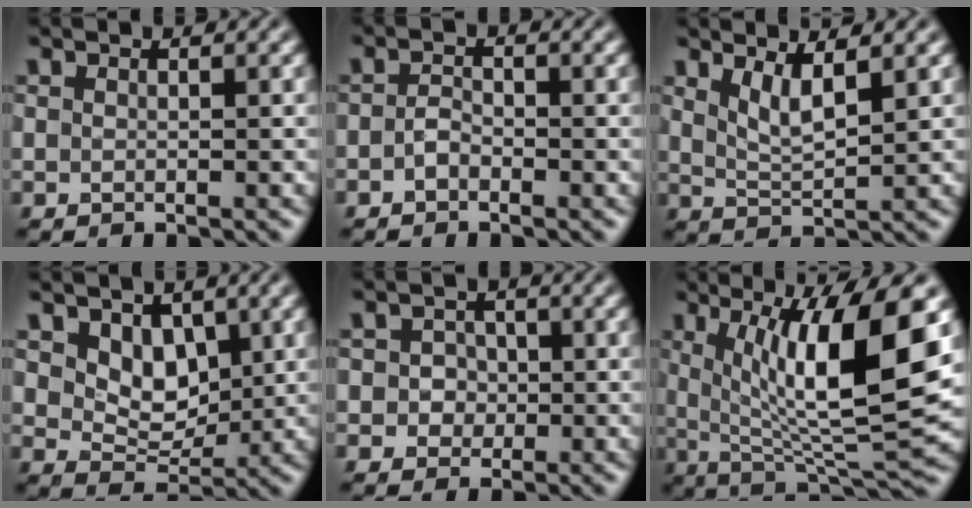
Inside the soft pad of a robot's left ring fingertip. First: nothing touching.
{"total": 1.3, "force": [-0.6, 0.7, 0.8], "torque": [-0.019, 0.003, -0.016]}
{"total": 2.9, "force": [1.7, 0.7, 2.2], "torque": [-0.041, -0.009, 0.036]}
{"total": 3.6, "force": [1.5, 2.5, 2.1], "torque": [-0.045, -0.014, 0.022]}
{"total": 2.1, "force": [-0.1, 2.0, 0.6], "torque": [0.013, 0.004, -0.010]}
{"total": 11.7, "force": [2.4, 2.6, 11.1], "torque": [-0.171, -0.007, 0.046]}